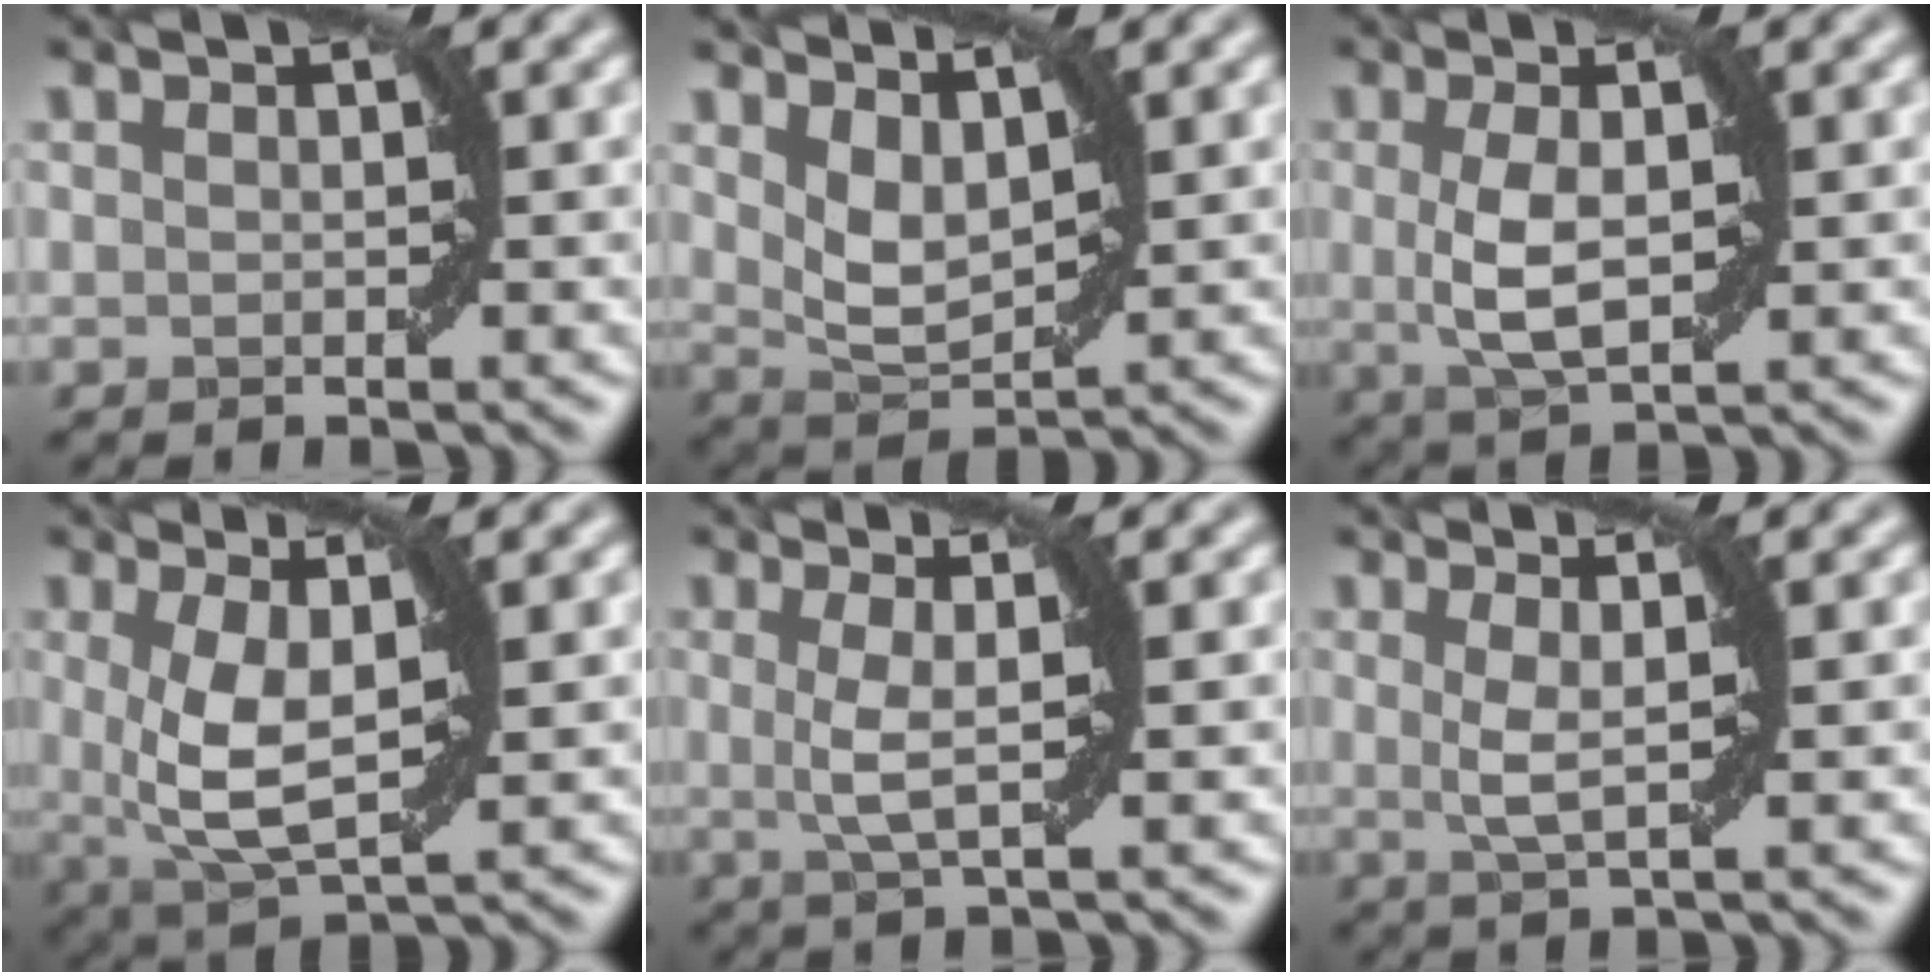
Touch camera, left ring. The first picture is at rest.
{"total": 3.3, "force": [1.6, 1.6, 2.4], "torque": [-0.056, -0.004, 0.032]}
{"total": 3.7, "force": [0.2, 1.2, 3.5], "torque": [-0.081, 0.002, 0.004]}
{"total": 5.2, "force": [0.5, 1.7, 4.9], "torque": [-0.107, -0.010, 0.011]}
{"total": 2.5, "force": [0.3, 0.2, 2.5], "torque": [-0.052, -0.005, 0.004]}
{"total": 2.0, "force": [0.5, 0.1, 1.9], "torque": [-0.042, -0.004, 0.009]}